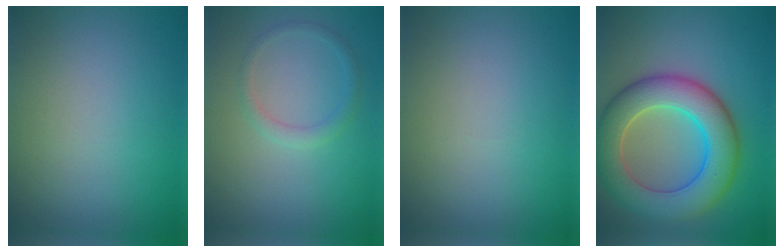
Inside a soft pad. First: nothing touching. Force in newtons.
{"total": 1.4, "press": 1.4, "slide": 0.1}
{"total": 0.0}
{"total": 9.1, "press": 9.1, "slide": 0.5}